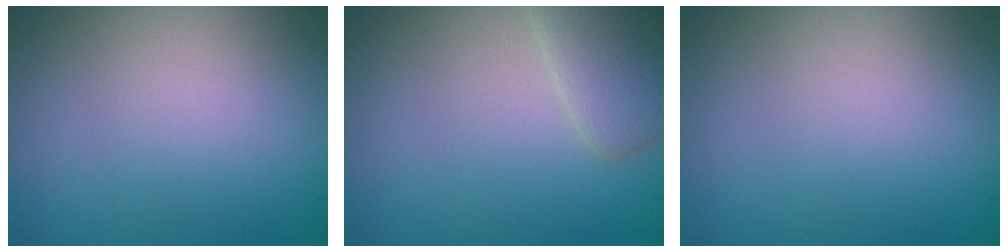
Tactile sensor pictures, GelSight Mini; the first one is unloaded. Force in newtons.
{"total": 2.9, "press": 2.9, "slide": 0.2}
{"total": 0.0}